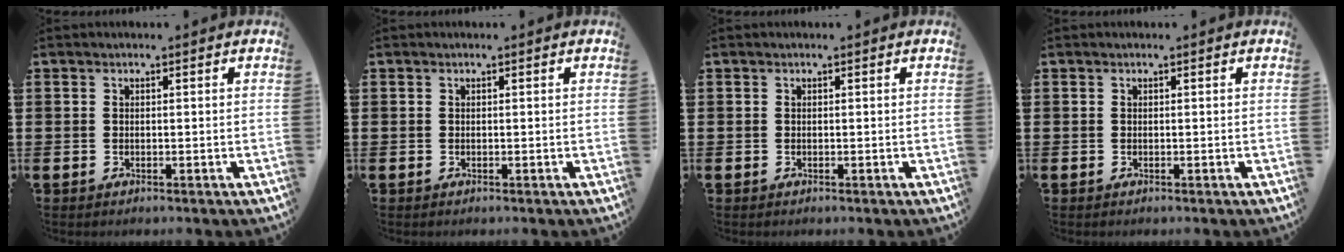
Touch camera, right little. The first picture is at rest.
{"total": 0.0}
{"total": 0.0}
{"total": 0.0}